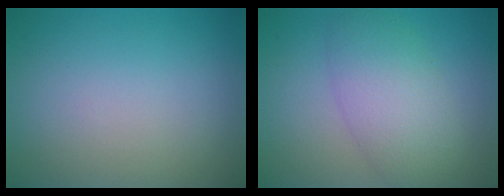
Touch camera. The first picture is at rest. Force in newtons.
{"total": 5.4, "press": 5.4, "slide": 0.2}